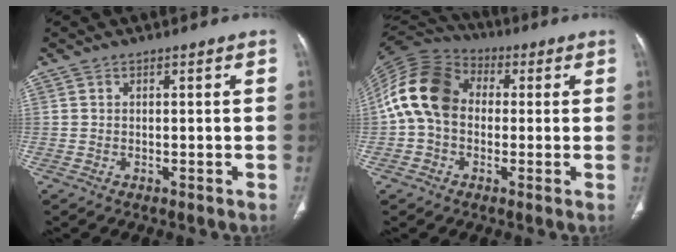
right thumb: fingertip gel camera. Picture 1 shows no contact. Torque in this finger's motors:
{"motor_torque": [2.24, 2.48, 1.67, -0.66, 0.22]}